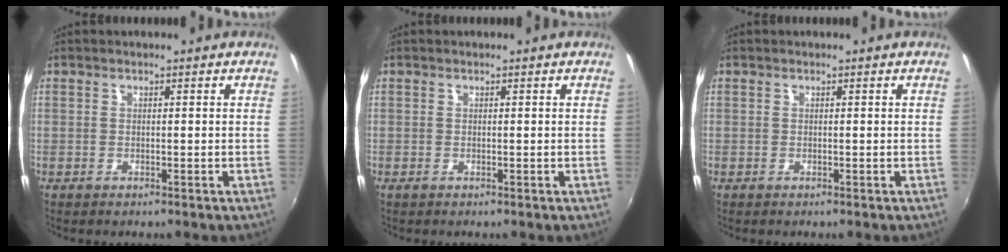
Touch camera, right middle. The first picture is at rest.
{"total": 0.0}
{"total": 0.0}